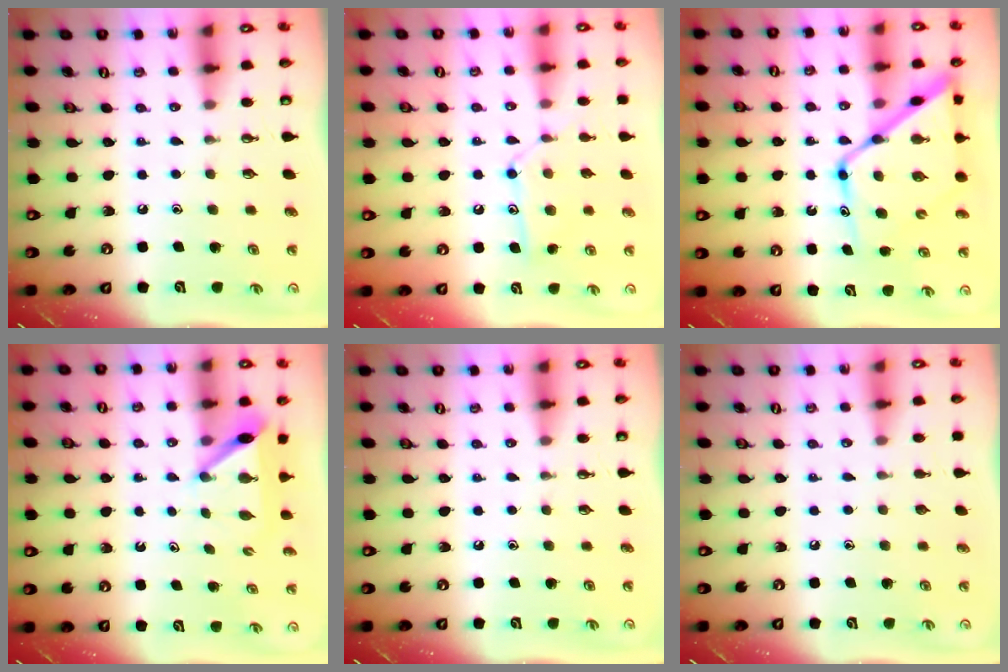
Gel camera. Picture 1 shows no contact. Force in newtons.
{"total": 12.9, "press": 12.9, "slide": 0.8}
{"total": 15.7, "press": 15.6, "slide": 1.3}
{"total": 6.1, "press": 6.1, "slide": 0.2}
{"total": 0.0}
{"total": 0.0}